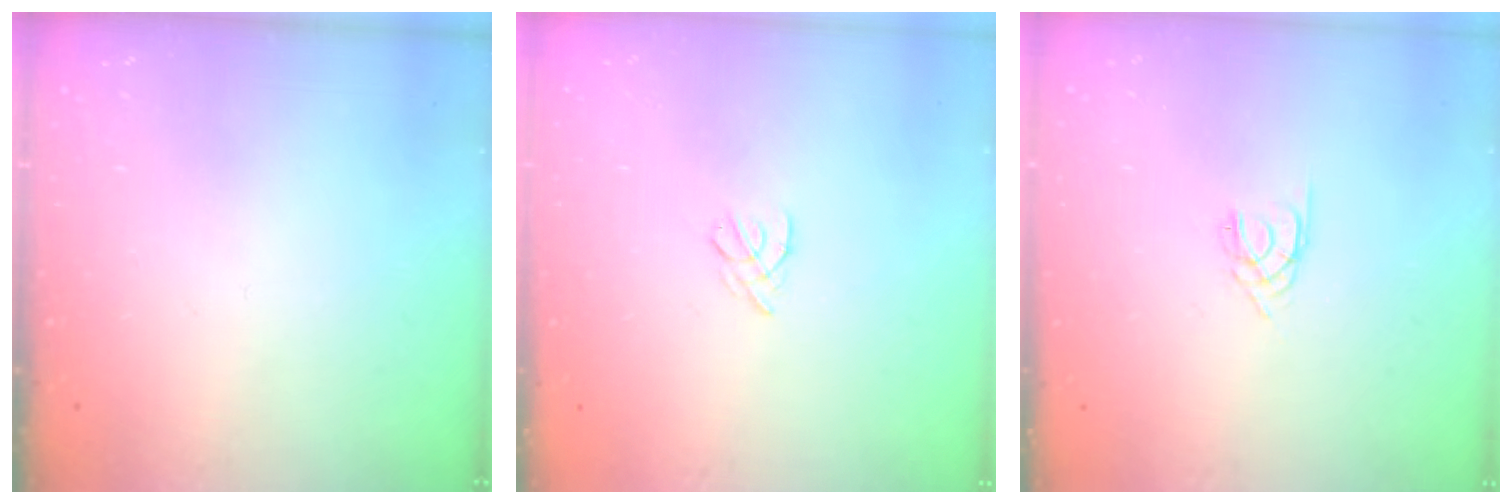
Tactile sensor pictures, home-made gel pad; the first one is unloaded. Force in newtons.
{"total": 2.0, "press": 1.9, "slide": 0.5}
{"total": 1.6, "press": 1.6, "slide": 0.3}